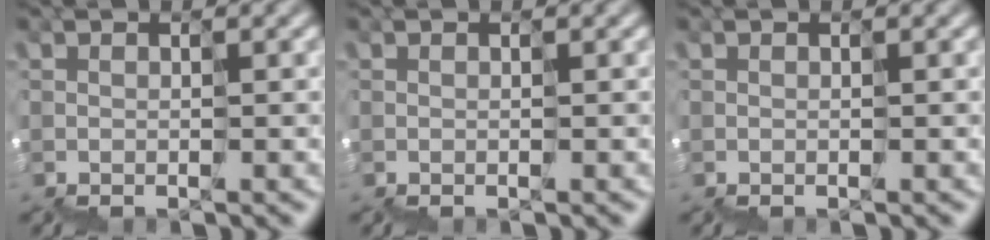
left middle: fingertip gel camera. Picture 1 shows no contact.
{"total": 0.0}
{"total": 0.0}